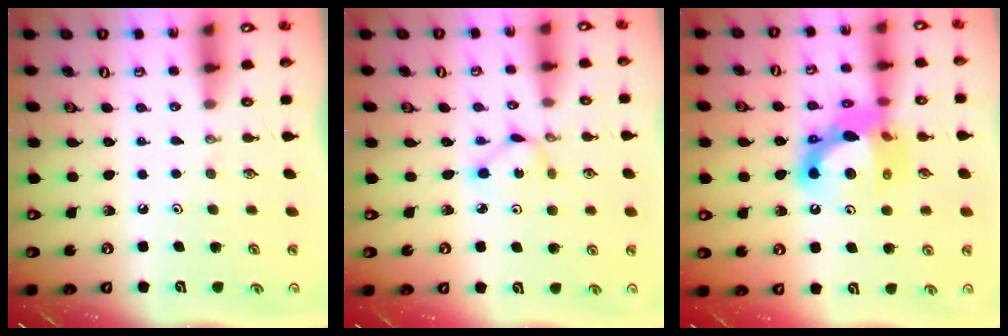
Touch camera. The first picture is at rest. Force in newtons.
{"total": 2.6, "press": 2.6, "slide": 0.1}
{"total": 15.0, "press": 14.9, "slide": 1.9}